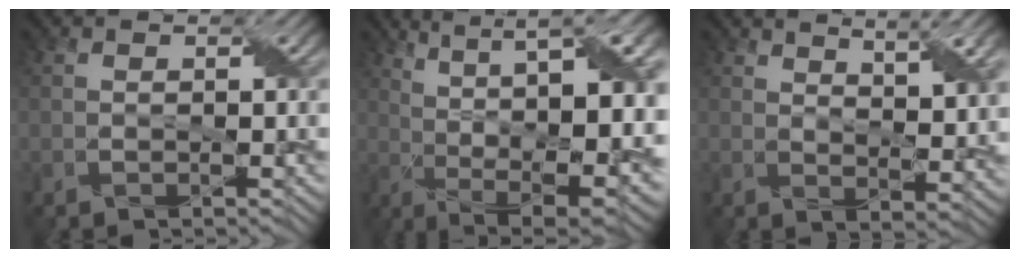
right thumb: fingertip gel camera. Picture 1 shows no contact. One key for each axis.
{"total": 15.6, "fx": 3.9, "fy": 4.8, "fz": 14.3, "tx": -0.207, "ty": 0.032, "tz": 0.082}
{"total": 6.9, "fx": 4.6, "fy": 0.9, "fz": 5.0, "tx": -0.084, "ty": 0.004, "tz": 0.088}